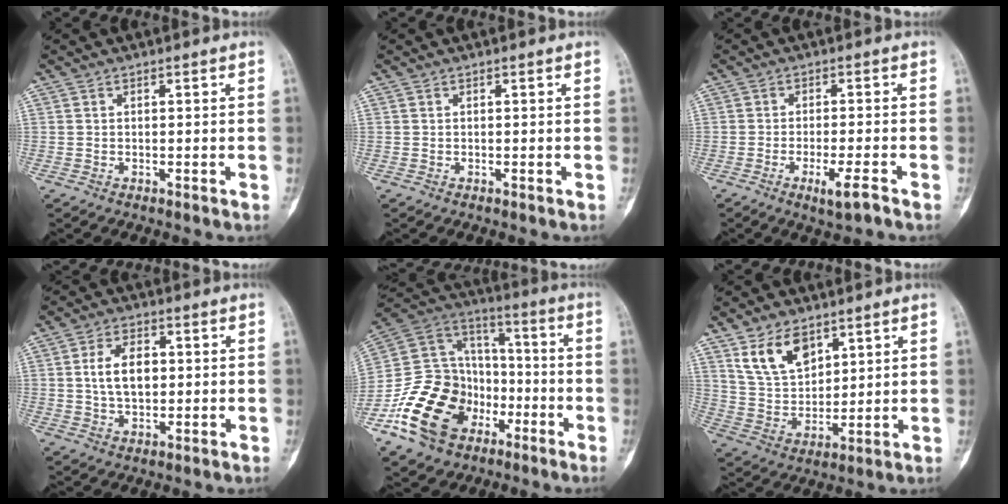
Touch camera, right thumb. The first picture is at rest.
{"total": 0.0}
{"total": 4.8, "force": [-2.6, 0.6, 3.9], "torque": [-0.074, 0.005, -0.044]}
{"total": 7.8, "force": [0.8, 4.8, 6.1], "torque": [-0.093, 0.005, 0.015]}
{"total": 22.0, "force": [-9.8, 16.5, 10.8], "torque": [-0.180, 0.086, -0.173]}
{"total": 10.4, "force": [6.1, 6.1, 5.8], "torque": [-0.089, -0.032, 0.128]}